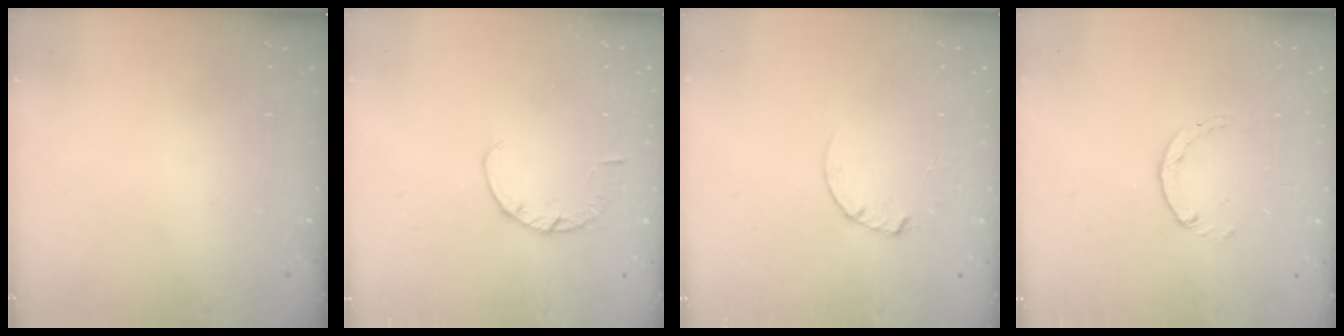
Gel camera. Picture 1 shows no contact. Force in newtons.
{"total": 2.9, "press": 2.8, "slide": 0.4}
{"total": 2.4, "press": 2.4, "slide": 0.3}
{"total": 0.7, "press": 0.7, "slide": 0.2}